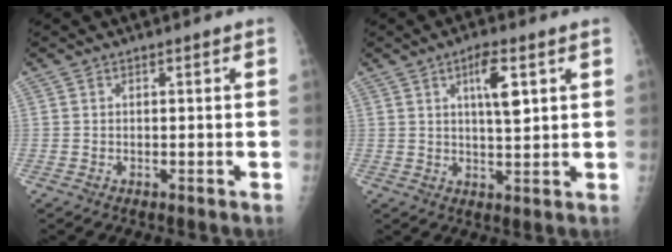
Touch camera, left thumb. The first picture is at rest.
{"total": 6.8, "force": [2.6, 1.8, 6.0], "torque": [-0.095, -0.009, 0.044]}